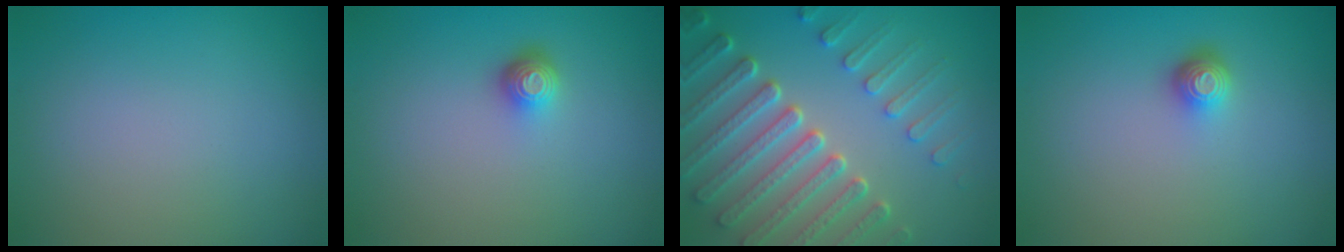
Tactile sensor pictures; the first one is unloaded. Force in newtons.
{"total": 1.8, "press": 1.3, "slide": 1.2}
{"total": 7.8, "press": 6.0, "slide": 5.0}
{"total": 1.8, "press": 1.3, "slide": 1.2}